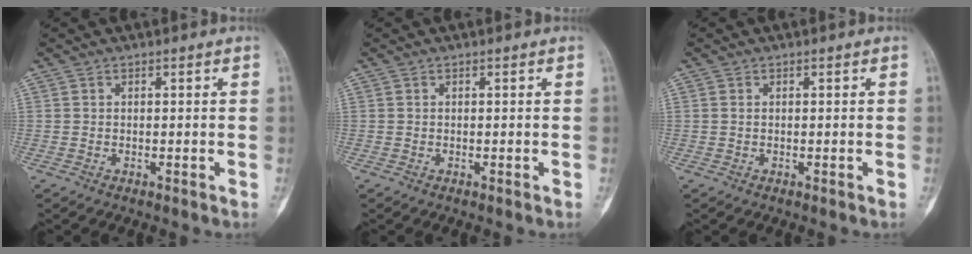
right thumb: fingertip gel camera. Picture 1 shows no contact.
{"total": 0.0}
{"total": 0.0}